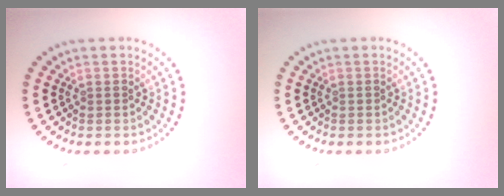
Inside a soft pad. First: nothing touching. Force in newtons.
{"total": 0.0}